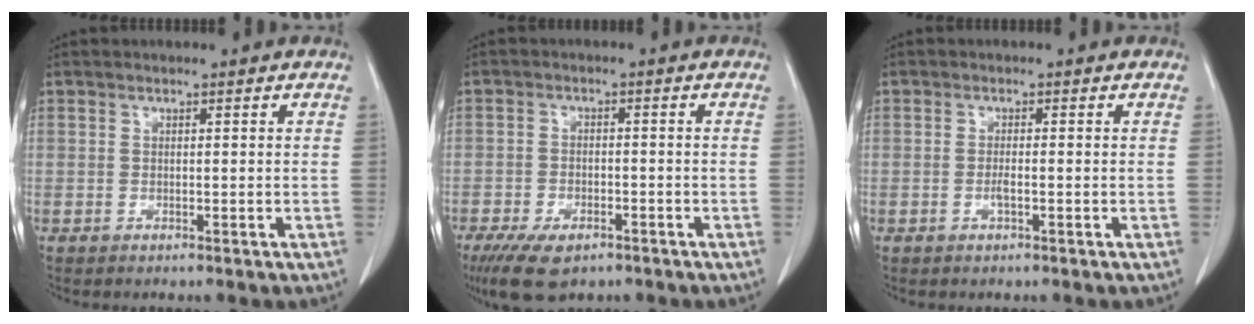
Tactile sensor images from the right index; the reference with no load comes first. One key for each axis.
{"total": 8.1, "fx": -5.5, "fy": 3.4, "fz": 4.9, "tx": -0.084, "ty": -0.010, "tz": -0.091}
{"total": 1.3, "fx": -0.5, "fy": 0.1, "fz": 1.2, "tx": -0.025, "ty": 0.001, "tz": -0.008}